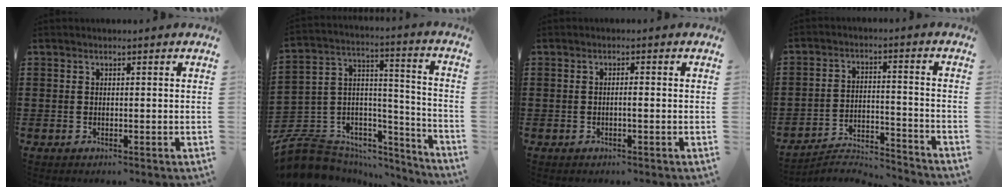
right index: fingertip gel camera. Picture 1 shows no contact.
{"total": 7.1, "force": [-5.2, 4.7, 1.2], "torque": [-0.041, -0.010, -0.093]}
{"total": 1.1, "force": [-0.3, 0.0, 1.1], "torque": [-0.019, -0.004, -0.005]}
{"total": 4.8, "force": [-4.7, 0.4, 0.8], "torque": [-0.019, 0.002, -0.095]}